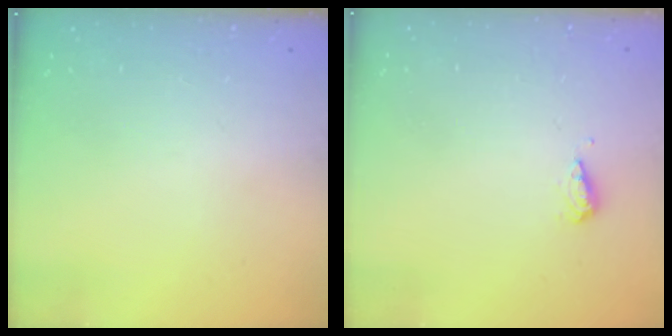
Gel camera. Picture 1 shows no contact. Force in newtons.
{"total": 5.2, "press": 5.2, "slide": 0.5}